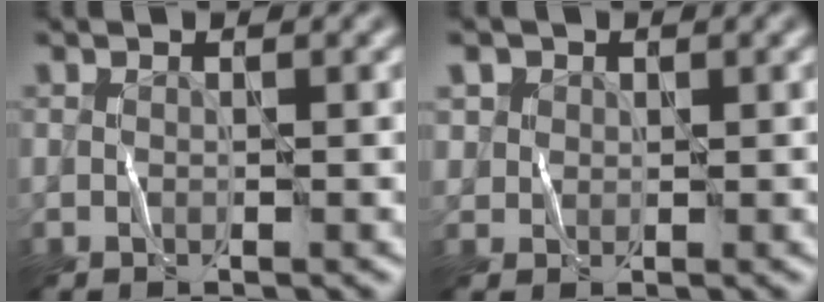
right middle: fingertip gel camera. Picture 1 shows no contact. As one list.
[{"total": 0.8, "force": [0.5, 0.4, -0.5], "torque": [0.001, 0.000, 0.011]}]